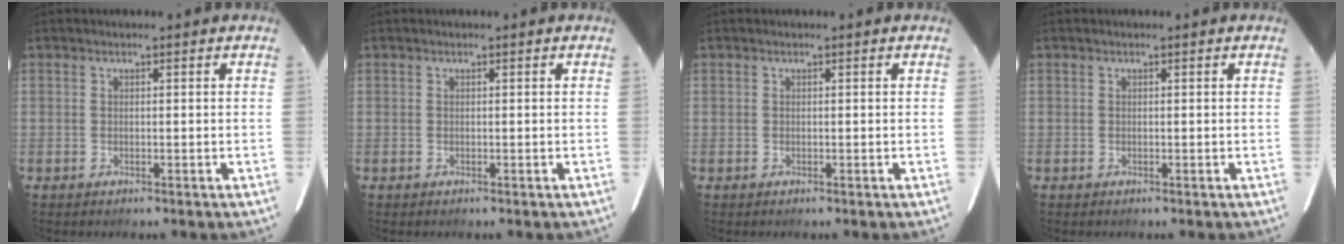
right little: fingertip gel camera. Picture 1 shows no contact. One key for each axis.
{"total": 0.0}
{"total": 0.0}
{"total": 0.0}